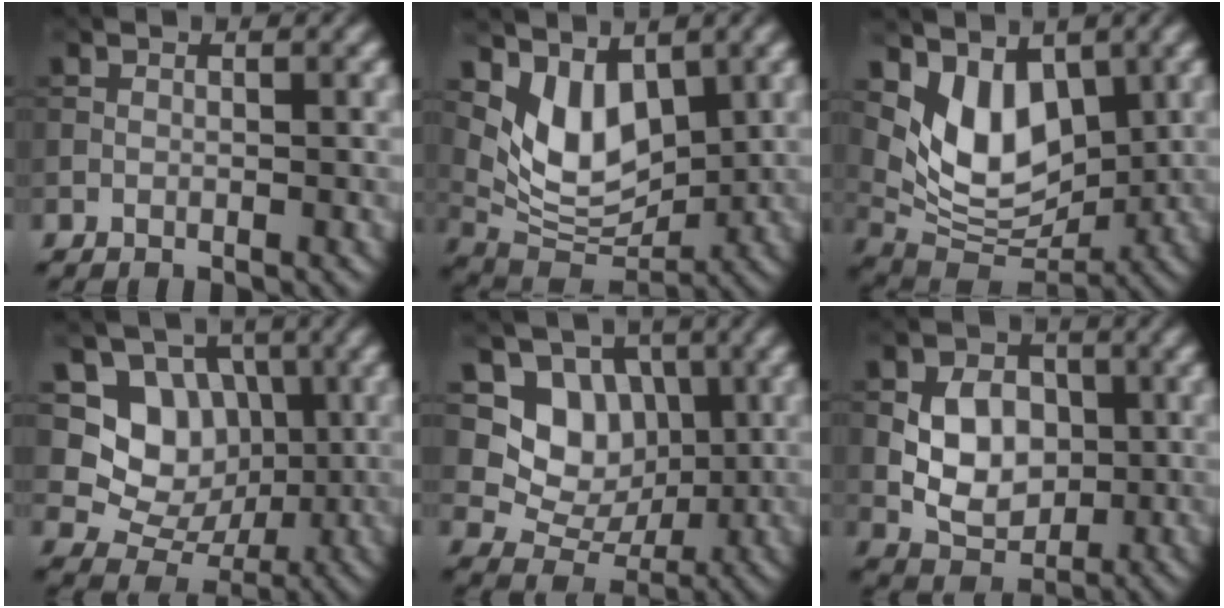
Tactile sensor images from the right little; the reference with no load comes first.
{"total": 5.1, "force": [2.3, 2.9, 3.4], "torque": [-0.069, -0.021, 0.043]}
{"total": 5.6, "force": [2.3, 3.5, 3.8], "torque": [-0.073, -0.024, 0.041]}
{"total": 6.2, "force": [1.2, 5.3, 2.9], "torque": [-0.032, -0.012, 0.011]}
{"total": 5.7, "force": [1.4, 4.8, 2.8], "torque": [-0.033, -0.011, 0.014]}
{"total": 5.2, "force": [0.1, 3.9, 3.4], "torque": [-0.056, -0.001, 0.004]}